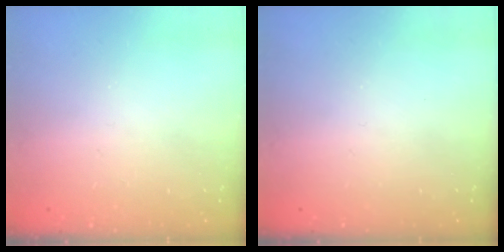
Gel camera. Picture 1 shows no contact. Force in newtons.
{"total": 0.0}